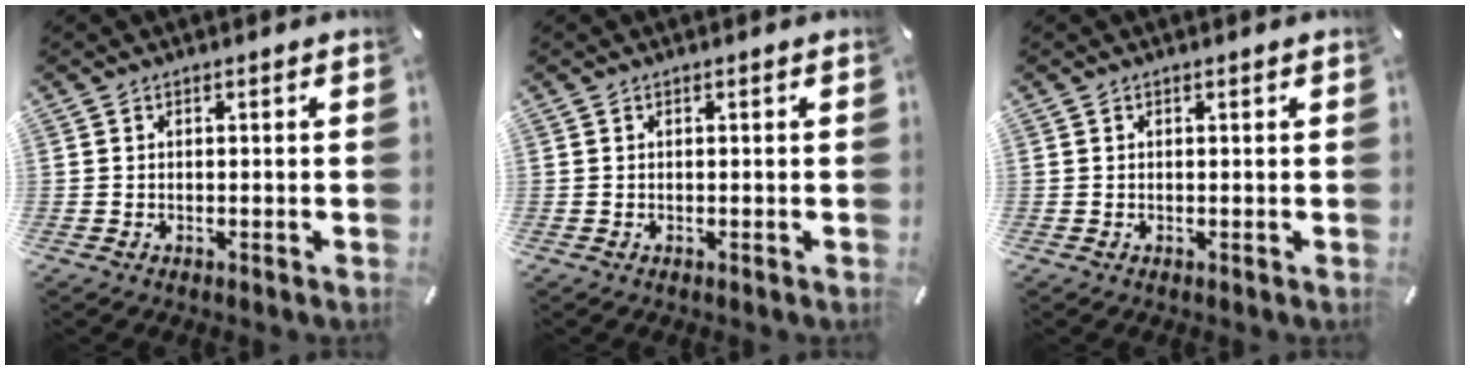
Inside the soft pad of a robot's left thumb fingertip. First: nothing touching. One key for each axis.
{"total": 0.0}
{"total": 0.0}